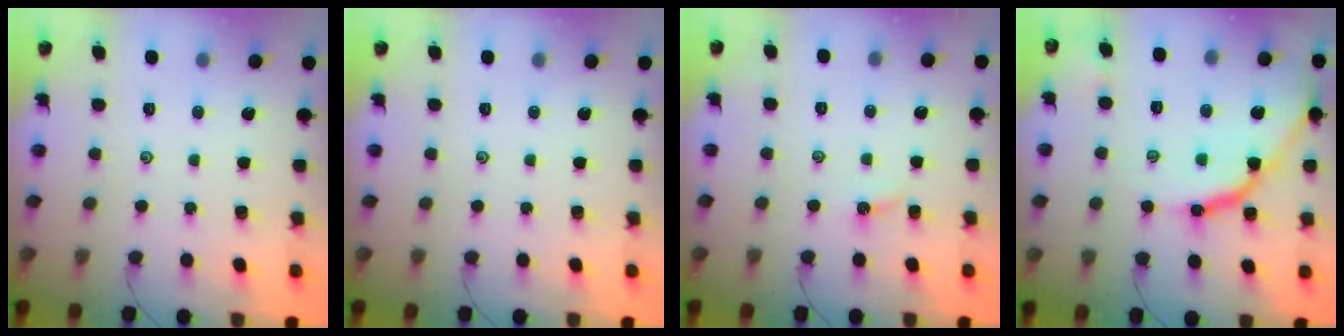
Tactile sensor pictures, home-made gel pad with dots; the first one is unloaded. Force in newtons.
{"total": 0.0}
{"total": 2.4, "press": 2.4, "slide": 0.3}
{"total": 13.3, "press": 13.2, "slide": 0.9}